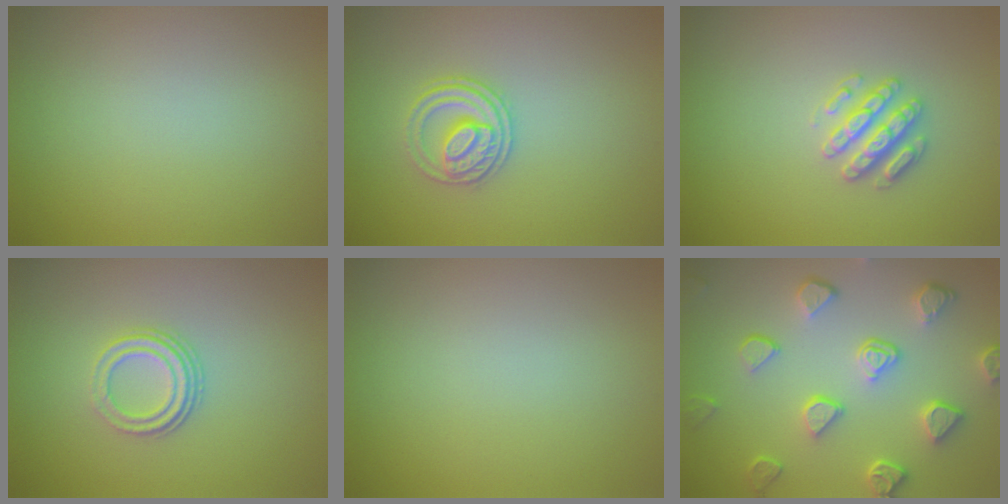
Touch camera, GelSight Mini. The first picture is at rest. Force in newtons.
{"total": 2.8, "press": 2.6, "slide": 1.1}
{"total": 2.8, "press": 2.8, "slide": 0.3}
{"total": 3.0, "press": 2.2, "slide": 2.0}
{"total": 0.0}
{"total": 5.2, "press": 4.2, "slide": 3.0}